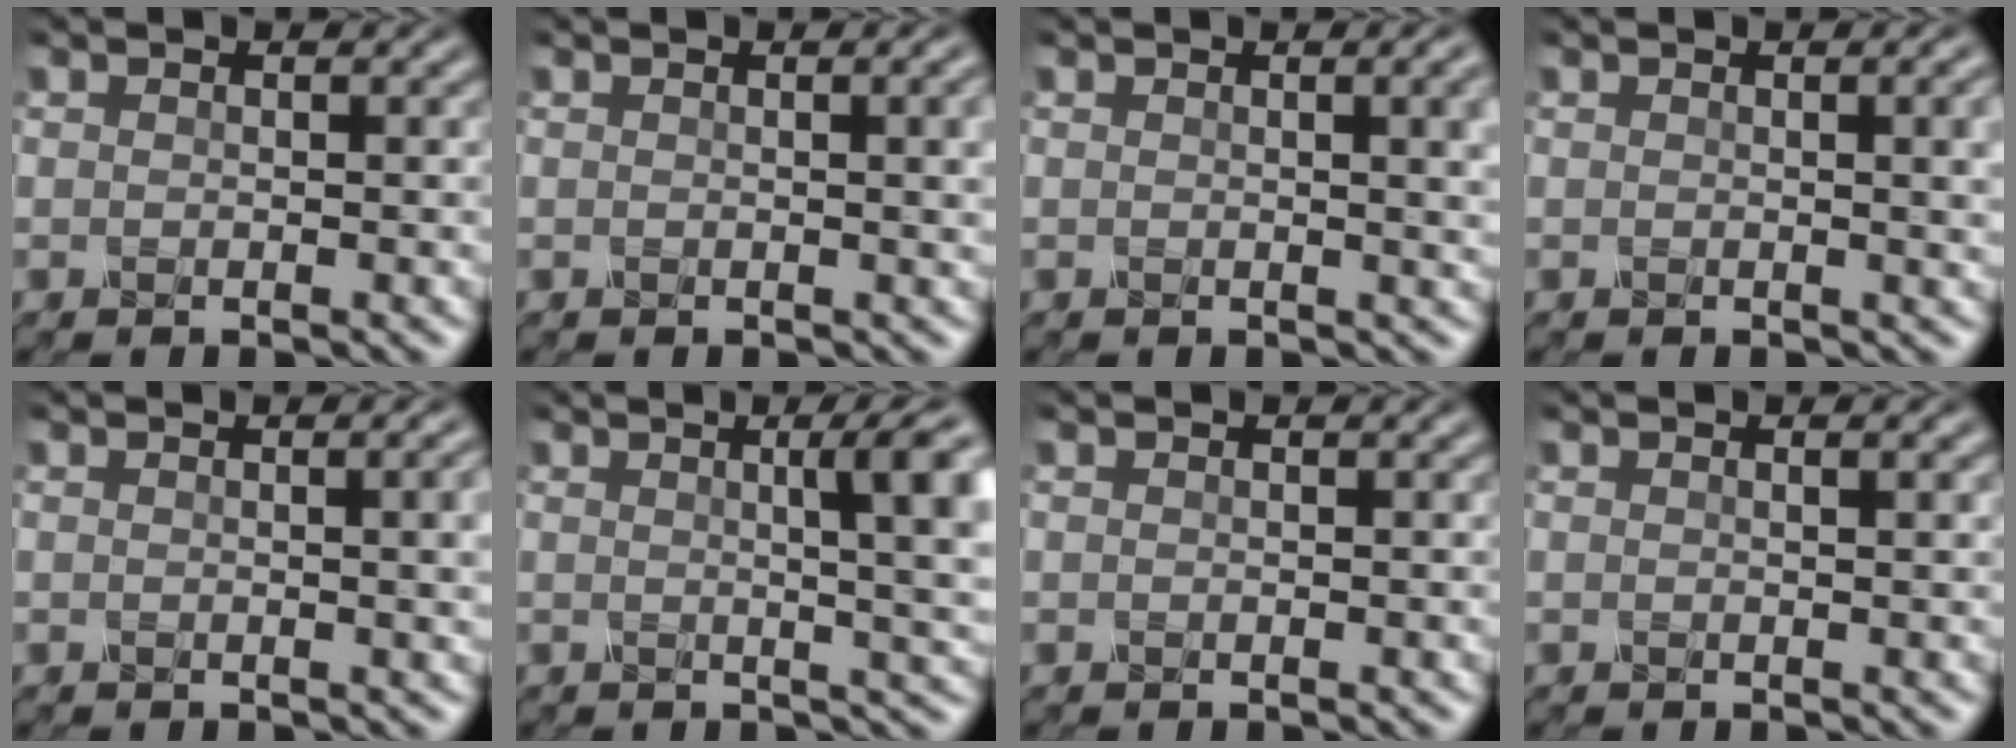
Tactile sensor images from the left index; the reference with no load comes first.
{"total": 2.7, "force": [0.7, 0.8, 2.5], "torque": [-0.033, 0.001, 0.009]}
{"total": 4.1, "force": [1.2, 1.5, 3.6], "torque": [-0.033, 0.003, 0.018]}
{"total": 3.1, "force": [0.7, 1.0, 2.8], "torque": [-0.034, 0.001, 0.010]}
{"total": 2.7, "force": [0.5, 0.8, 2.6], "torque": [-0.032, 0.002, 0.006]}
{"total": 6.2, "force": [1.4, 1.7, 5.8], "torque": [-0.050, 0.008, 0.016]}
{"total": 0.0}
{"total": 0.7, "force": [0.3, -0.1, 0.6], "torque": [-0.010, 0.000, 0.004]}